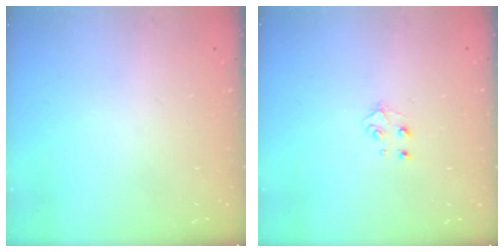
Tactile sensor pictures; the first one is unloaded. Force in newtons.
{"total": 4.1, "press": 4.0, "slide": 0.5}